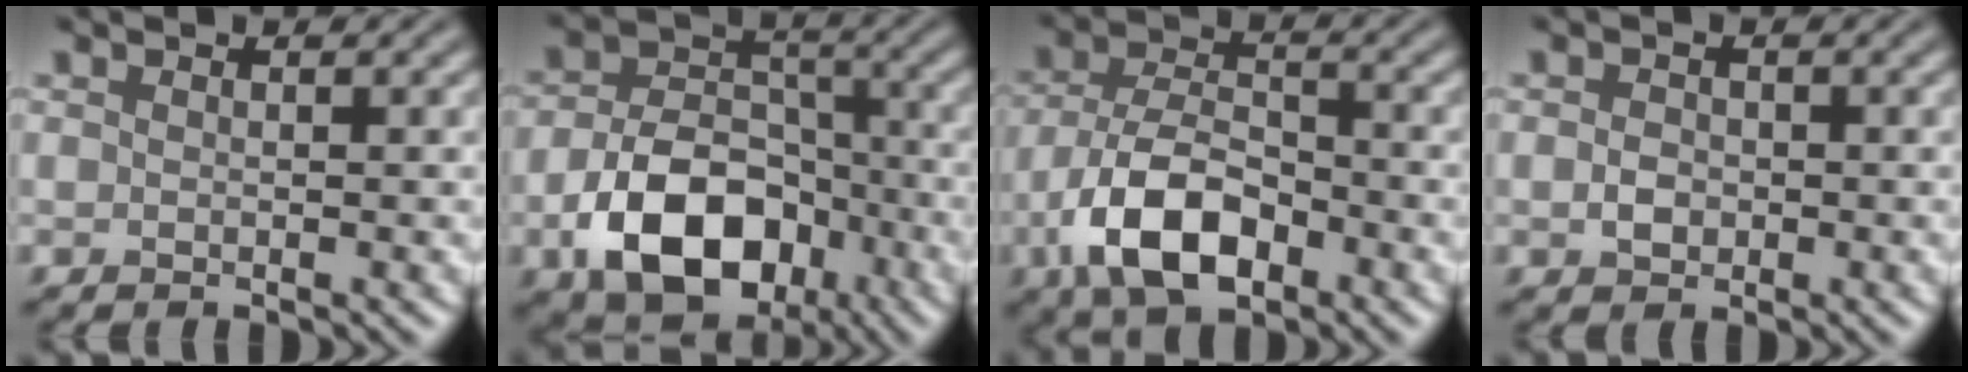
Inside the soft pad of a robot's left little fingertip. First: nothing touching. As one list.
[{"total": 10.1, "force": [-4.3, 6.7, 6.2], "torque": [-0.114, -0.009, -0.072]}, {"total": 7.8, "force": [-3.8, 4.0, 5.5], "torque": [-0.113, -0.003, -0.079]}, {"total": 1.7, "force": [-0.4, 1.3, 0.9], "torque": [-0.016, -0.001, -0.012]}]